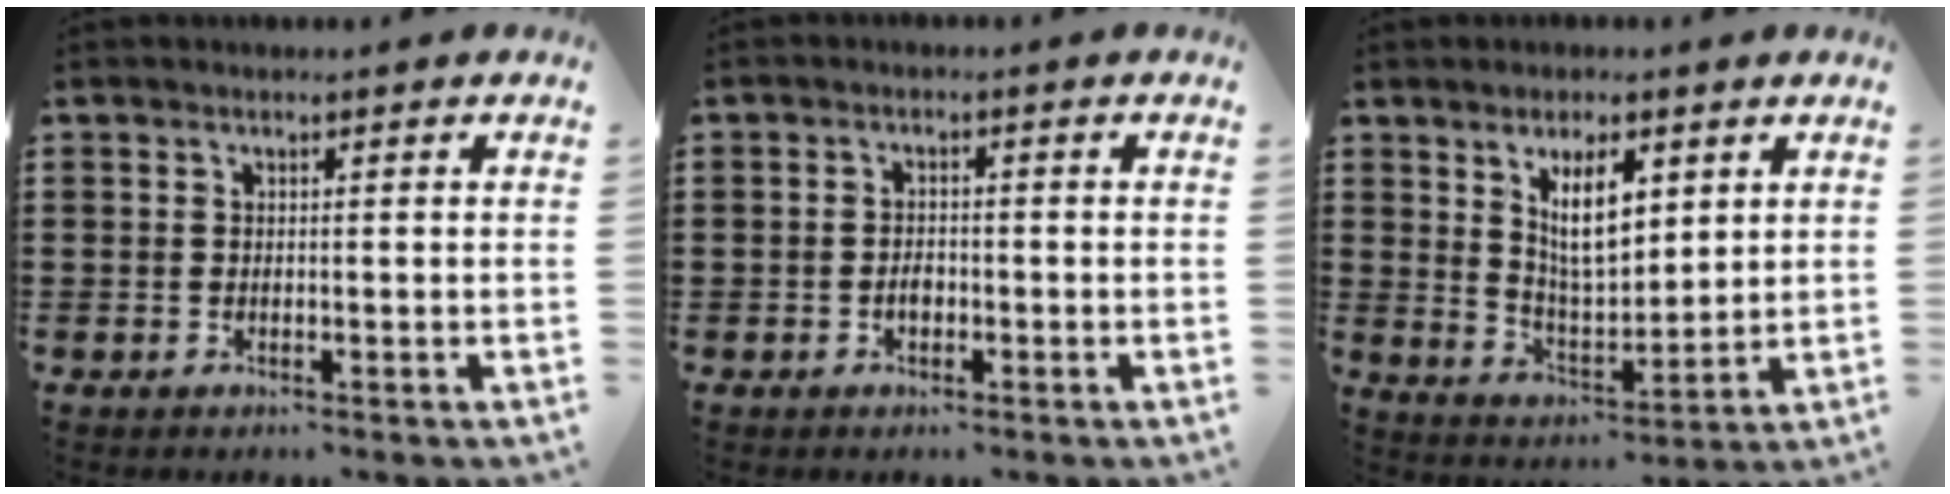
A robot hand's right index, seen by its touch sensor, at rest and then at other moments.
{"total": 1.7, "force": [-0.6, 1.1, 1.1], "torque": [-0.022, 0.002, -0.012]}
{"total": 8.1, "force": [3.5, 3.2, 6.6], "torque": [-0.123, 0.001, 0.059]}